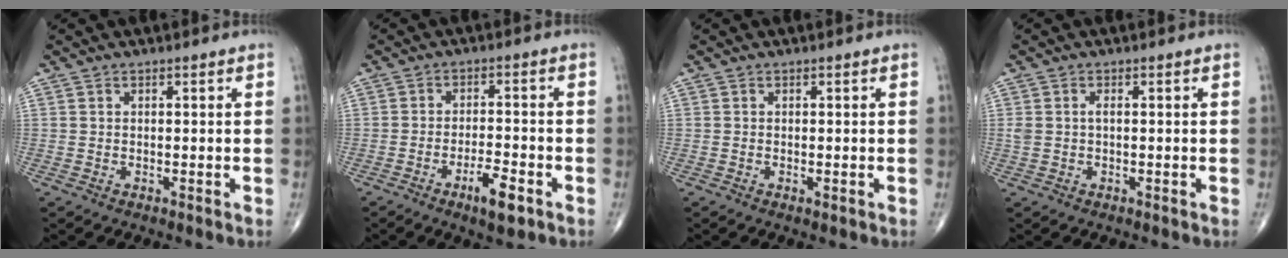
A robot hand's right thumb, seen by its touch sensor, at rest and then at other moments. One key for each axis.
{"total": 6.1, "fx": -3.3, "fy": 1.7, "fz": 4.8, "tx": -0.079, "ty": 0.013, "tz": -0.050}
{"total": 0.5, "fx": -0.2, "fy": 0.2, "fz": 0.5, "tx": -0.009, "ty": -0.003, "tz": -0.003}
{"total": 1.9, "fx": 0.1, "fy": 0.9, "fz": 1.6, "tx": -0.044, "ty": 0.007, "tz": 0.002}